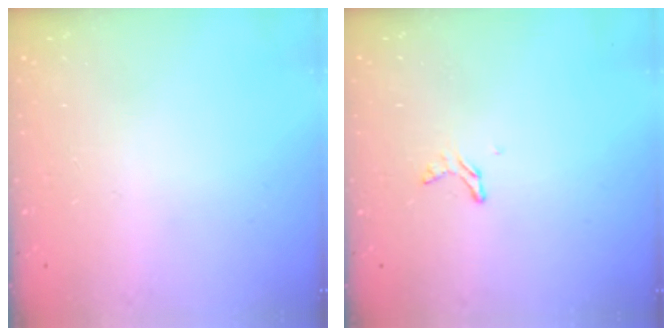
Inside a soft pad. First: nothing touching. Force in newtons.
{"total": 3.8, "press": 3.8, "slide": 0.2}